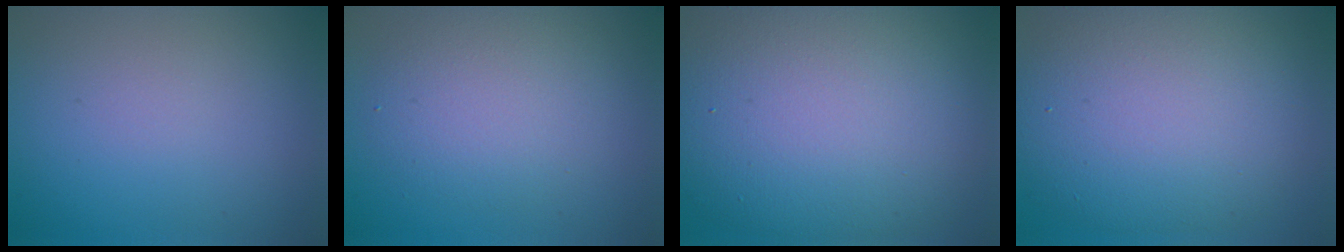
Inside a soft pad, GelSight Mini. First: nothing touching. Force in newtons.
{"total": 4.0, "press": 4.0, "slide": 0.1}
{"total": 14.3, "press": 14.3, "slide": 1.3}
{"total": 9.8, "press": 9.8, "slide": 0.8}